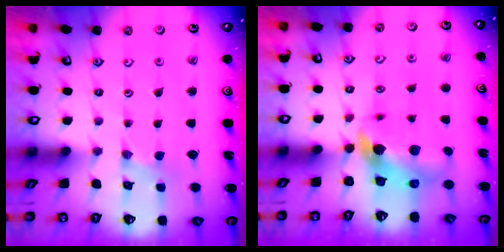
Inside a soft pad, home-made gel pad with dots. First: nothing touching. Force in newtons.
{"total": 7.6, "press": 7.6, "slide": 1.1}